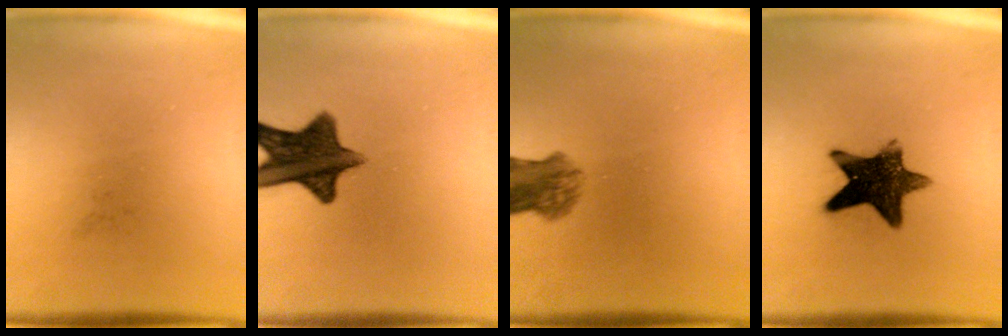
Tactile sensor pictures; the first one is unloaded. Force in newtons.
{"total": 11.7}
{"total": 5.1}
{"total": 13.1}